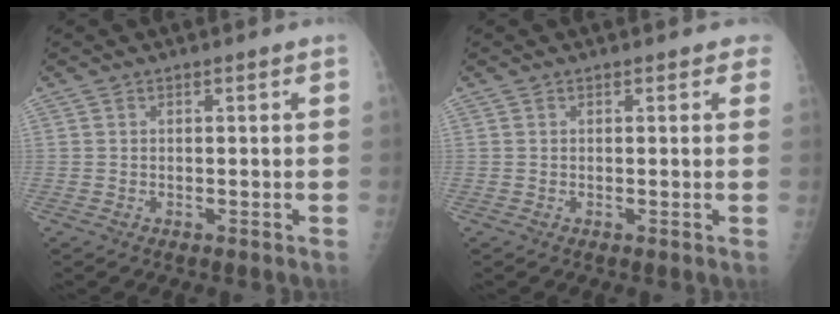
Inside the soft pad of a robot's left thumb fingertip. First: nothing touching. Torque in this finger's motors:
{"motor_torque": [-0.02, 0.12, 0.11, 0.02, 0.00]}